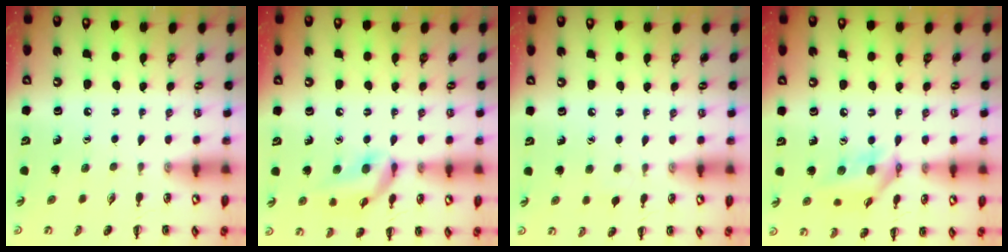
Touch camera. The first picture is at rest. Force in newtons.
{"total": 12.6, "press": 12.4, "slide": 1.9}
{"total": 2.6, "press": 2.4, "slide": 1.1}
{"total": 12.1, "press": 11.9, "slide": 2.3}